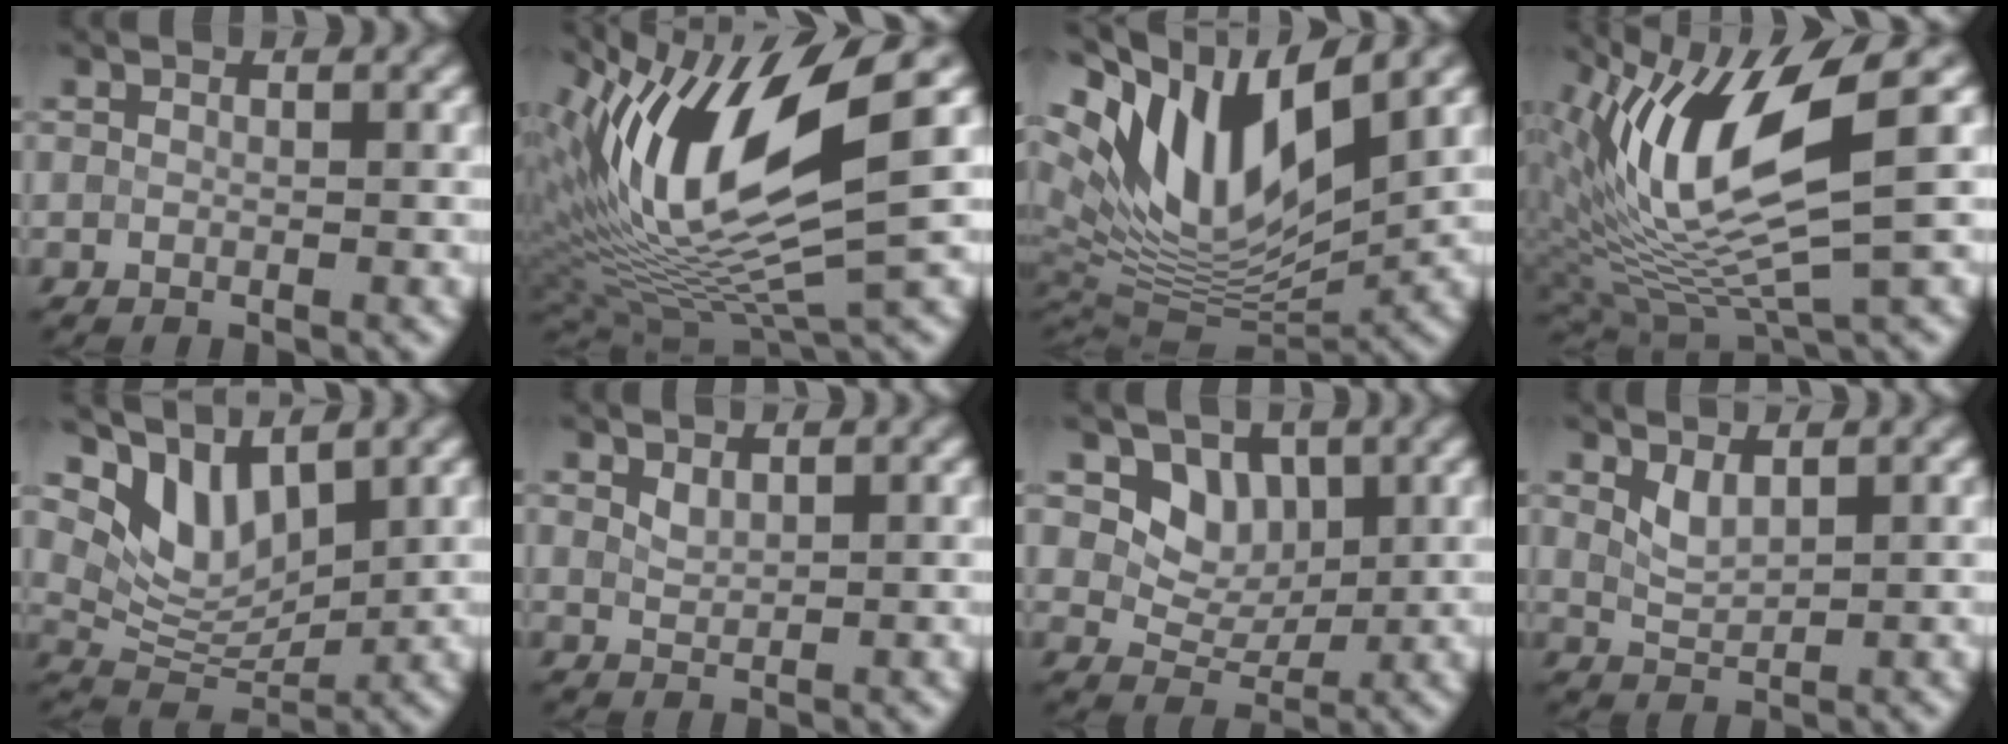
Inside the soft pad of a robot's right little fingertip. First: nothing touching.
{"total": 13.5, "force": [4.7, 4.0, 12.0], "torque": [-0.236, 0.008, 0.087]}
{"total": 13.5, "force": [5.8, 5.1, 11.0], "torque": [-0.207, 0.006, 0.103]}
{"total": 10.7, "force": [3.5, 2.9, 9.7], "torque": [-0.202, -0.002, 0.072]}
{"total": 4.7, "force": [3.5, 2.1, 2.3], "torque": [-0.057, -0.008, 0.063]}
{"total": 1.1, "force": [0.9, 0.4, 0.6], "torque": [-0.018, 0.001, 0.022]}
{"total": 3.7, "force": [1.6, 2.8, 1.8], "torque": [-0.031, -0.005, 0.021]}
{"total": 1.8, "force": [1.2, 0.6, 1.2], "torque": [-0.030, -0.002, 0.031]}